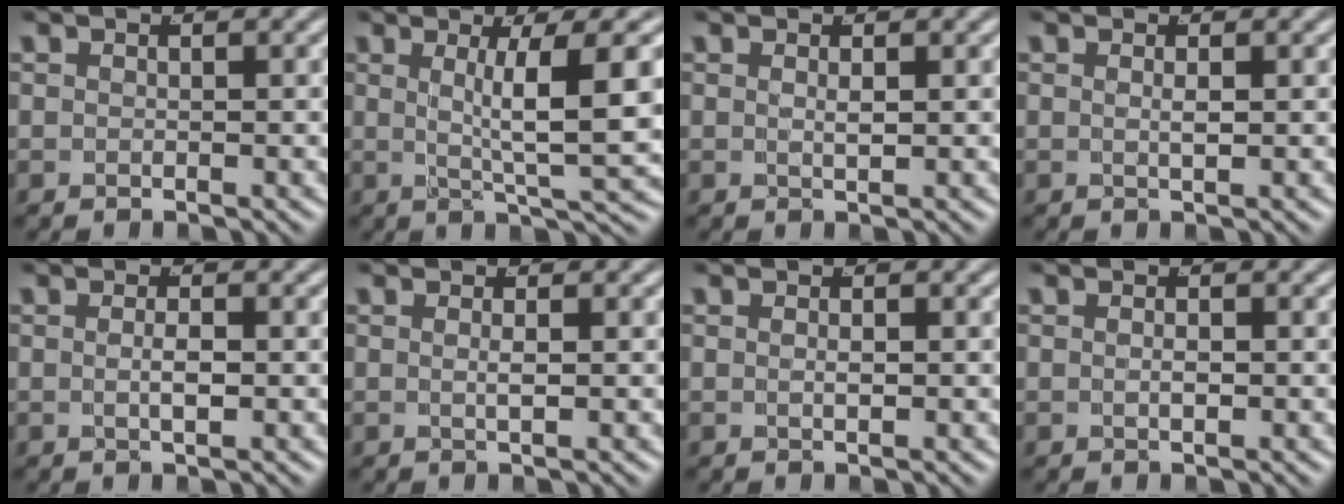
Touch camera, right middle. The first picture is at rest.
{"total": 6.8, "force": [1.0, 0.6, 6.7], "torque": [-0.089, -0.004, 0.023]}
{"total": 0.9, "force": [0.3, -0.5, 0.7], "torque": [-0.012, -0.008, 0.013]}
{"total": 0.9, "force": [0.1, -0.5, 0.7], "torque": [-0.014, -0.009, 0.008]}
{"total": 1.3, "force": [-0.3, -0.2, 1.2], "torque": [-0.021, -0.006, -0.001]}
{"total": 1.0, "force": [0.1, -0.6, 0.8], "torque": [-0.017, -0.008, 0.005]}
{"total": 0.6, "force": [0.0, -0.3, 0.5], "torque": [-0.010, -0.007, 0.005]}
{"total": 0.5, "force": [-0.2, -0.2, 0.5], "torque": [-0.013, -0.009, 0.003]}